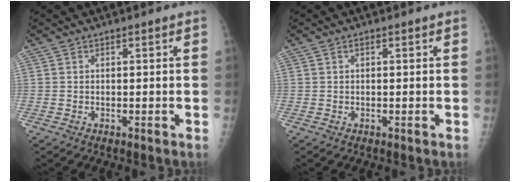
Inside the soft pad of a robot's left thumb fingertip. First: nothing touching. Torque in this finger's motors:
{"motor_torque": [-0.41, 0.21, -0.03, 0.07, -0.01]}